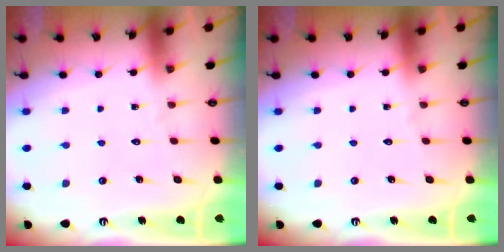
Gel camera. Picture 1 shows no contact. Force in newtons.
{"total": 0.0}